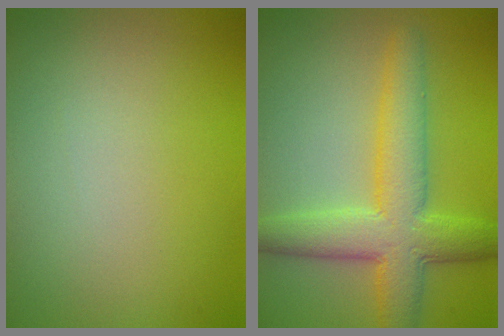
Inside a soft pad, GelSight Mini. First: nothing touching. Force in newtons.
{"total": 6.7, "press": 6.7, "slide": 0.1}